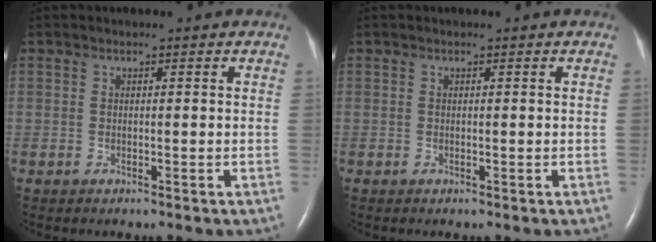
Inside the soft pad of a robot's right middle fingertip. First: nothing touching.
{"total": 0.0}